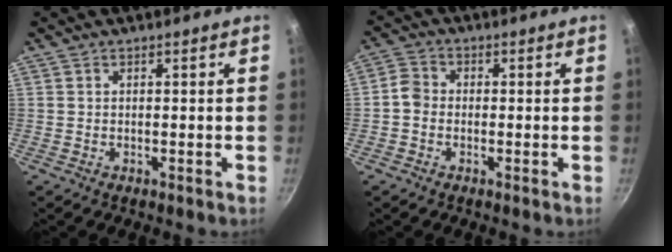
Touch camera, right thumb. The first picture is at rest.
{"total": 3.5, "force": [-0.8, 3.0, 1.7], "torque": [-0.027, 0.015, -0.028]}